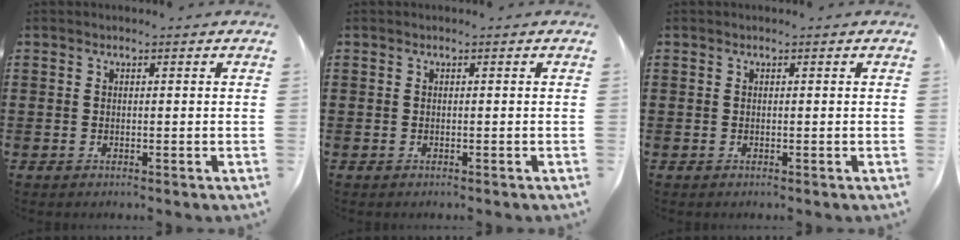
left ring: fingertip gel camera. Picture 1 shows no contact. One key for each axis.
{"total": 0.0}
{"total": 0.0}